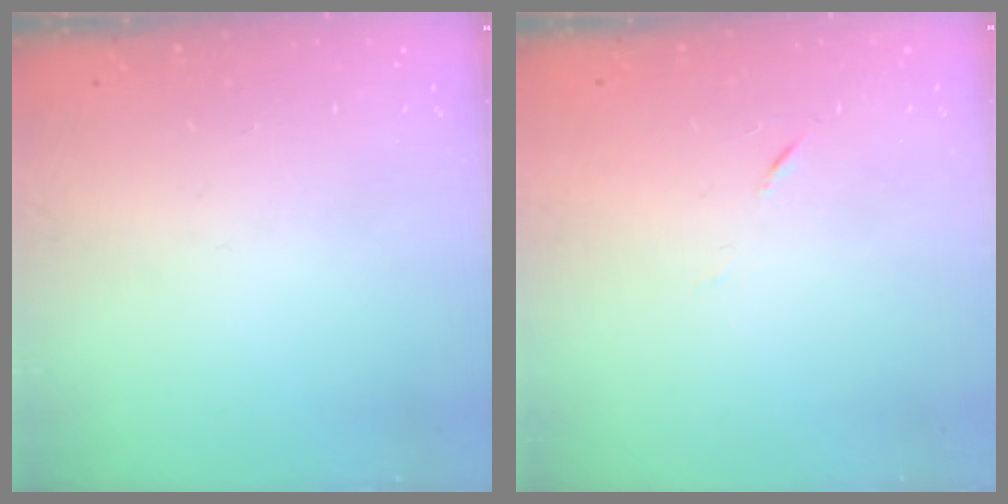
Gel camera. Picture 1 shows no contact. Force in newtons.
{"total": 3.8, "press": 3.6, "slide": 1.1}